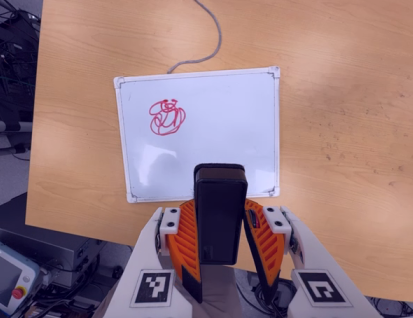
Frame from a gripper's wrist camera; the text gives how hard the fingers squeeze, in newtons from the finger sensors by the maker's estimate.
{"total": 7.0, "left": 5.6, "right": 8.3}